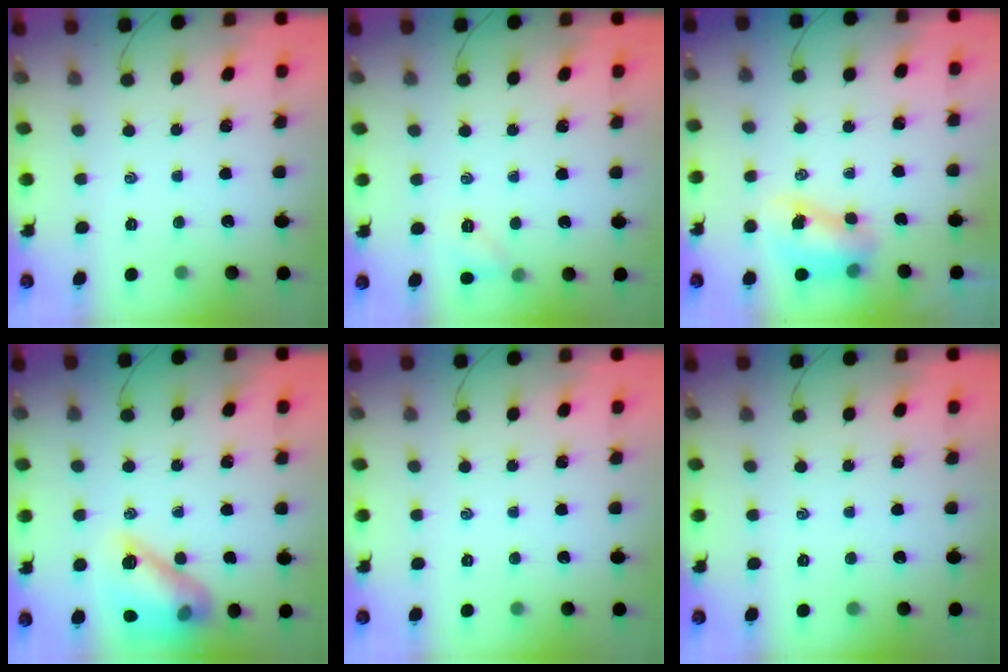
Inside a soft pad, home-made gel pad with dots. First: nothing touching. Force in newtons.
{"total": 6.4, "press": 6.1, "slide": 1.9}
{"total": 8.2, "press": 8.1, "slide": 1.0}
{"total": 14.9, "press": 14.8, "slide": 1.5}
{"total": 0.0}
{"total": 0.0}